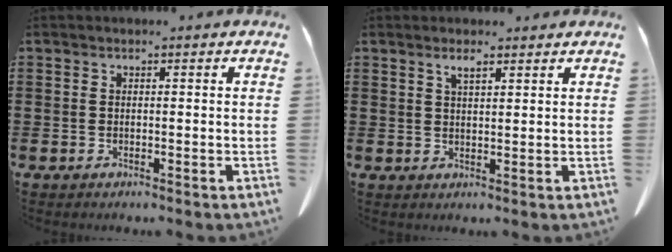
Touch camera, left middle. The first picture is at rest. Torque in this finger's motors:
{"motor_torque": [0.22, 0.35, 0.10, 0.05]}